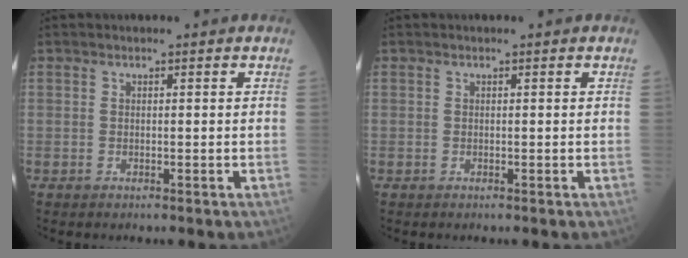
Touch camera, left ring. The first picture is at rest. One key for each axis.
{"total": 0.0}